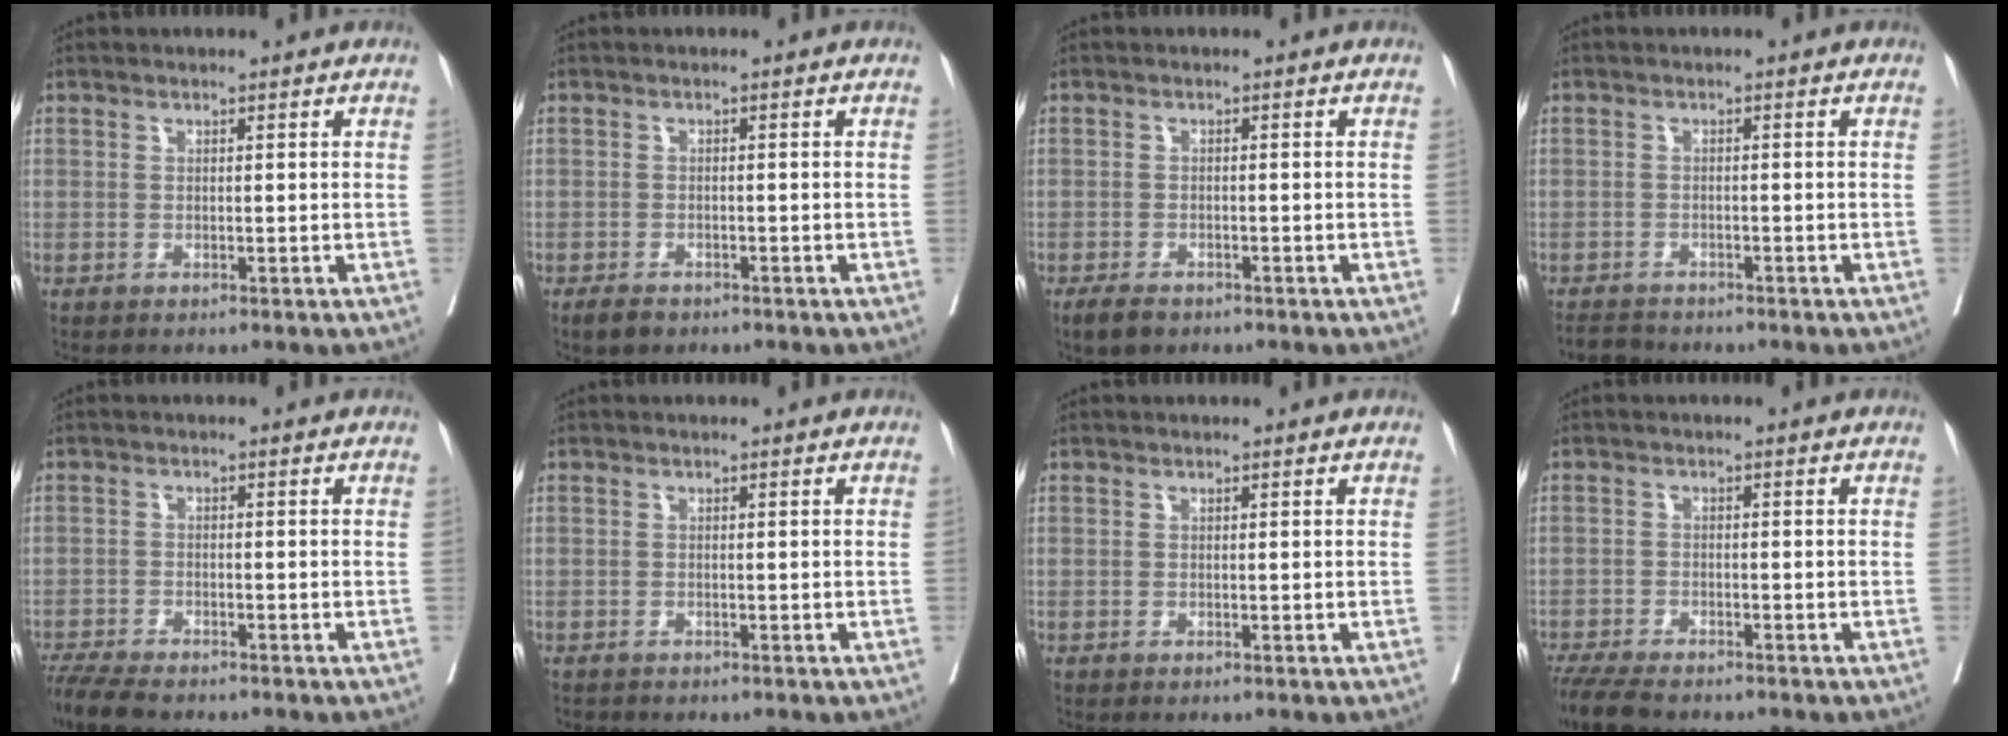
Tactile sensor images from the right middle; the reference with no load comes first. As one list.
[{"total": 2.3, "force": [-1.7, 1.2, 0.9], "torque": [-0.018, -0.001, -0.023]}, {"total": 3.0, "force": [-2.2, 1.4, 1.4], "torque": [-0.026, -0.003, -0.033]}, {"total": 3.2, "force": [-3.1, 0.9, 0.2], "torque": [-0.003, -0.009, -0.054]}, {"total": 6.7, "force": [-5.8, 1.3, 3.1], "torque": [-0.053, -0.018, -0.102]}, {"total": 0.7, "force": [-0.6, 0.3, 0.0], "torque": [-0.009, -0.001, -0.014]}, {"total": 0.0}, {"total": 7.4, "force": [-6.3, 1.6, 3.5], "torque": [-0.061, -0.018, -0.108]}]